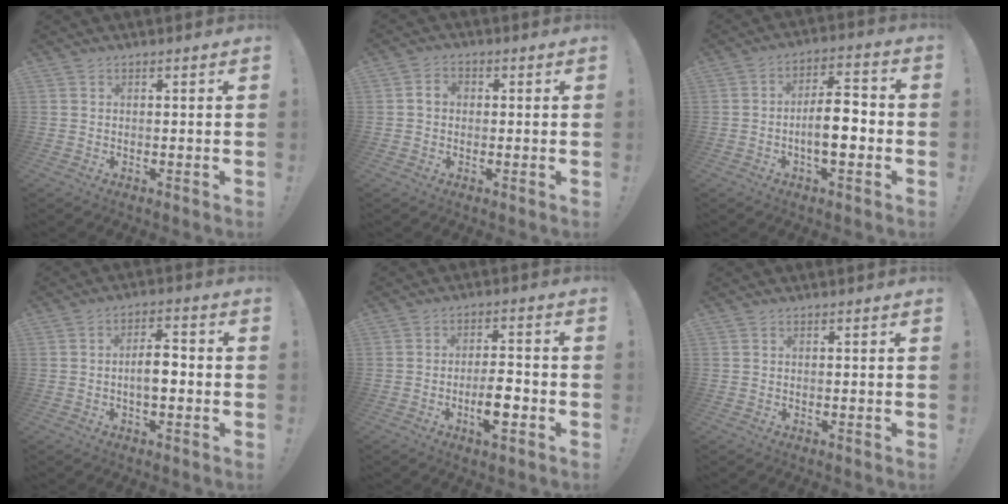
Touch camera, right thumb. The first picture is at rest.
{"total": 3.3, "force": [0.0, 2.6, 2.1], "torque": [-0.033, 0.009, -0.001]}
{"total": 11.2, "force": [-2.8, 4.3, 10.0], "torque": [-0.161, 0.013, -0.051]}
{"total": 6.8, "force": [-1.4, 3.2, 5.8], "torque": [-0.091, 0.011, -0.029]}
{"total": 8.4, "force": [-3.2, 2.6, 7.3], "torque": [-0.122, 0.008, -0.055]}
{"total": 0.0}